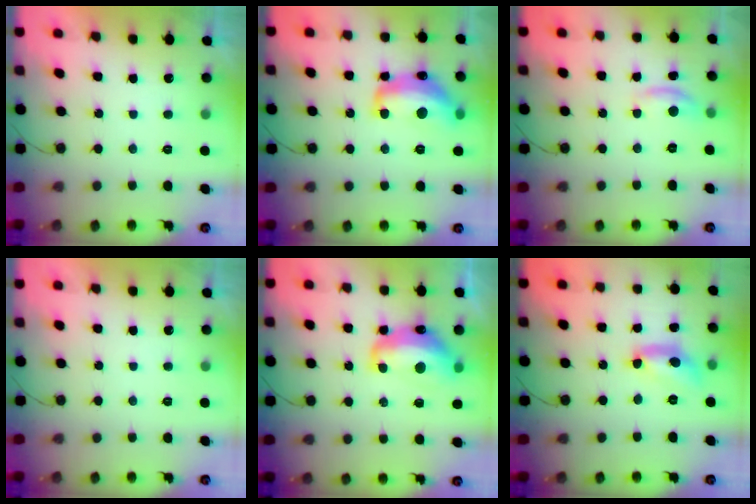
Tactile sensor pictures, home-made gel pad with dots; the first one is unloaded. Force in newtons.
{"total": 15.2, "press": 15.2, "slide": 1.1}
{"total": 5.6, "press": 5.6, "slide": 0.4}
{"total": 0.0}
{"total": 14.0, "press": 14.0, "slide": 1.1}
{"total": 12.2, "press": 12.1, "slide": 0.8}